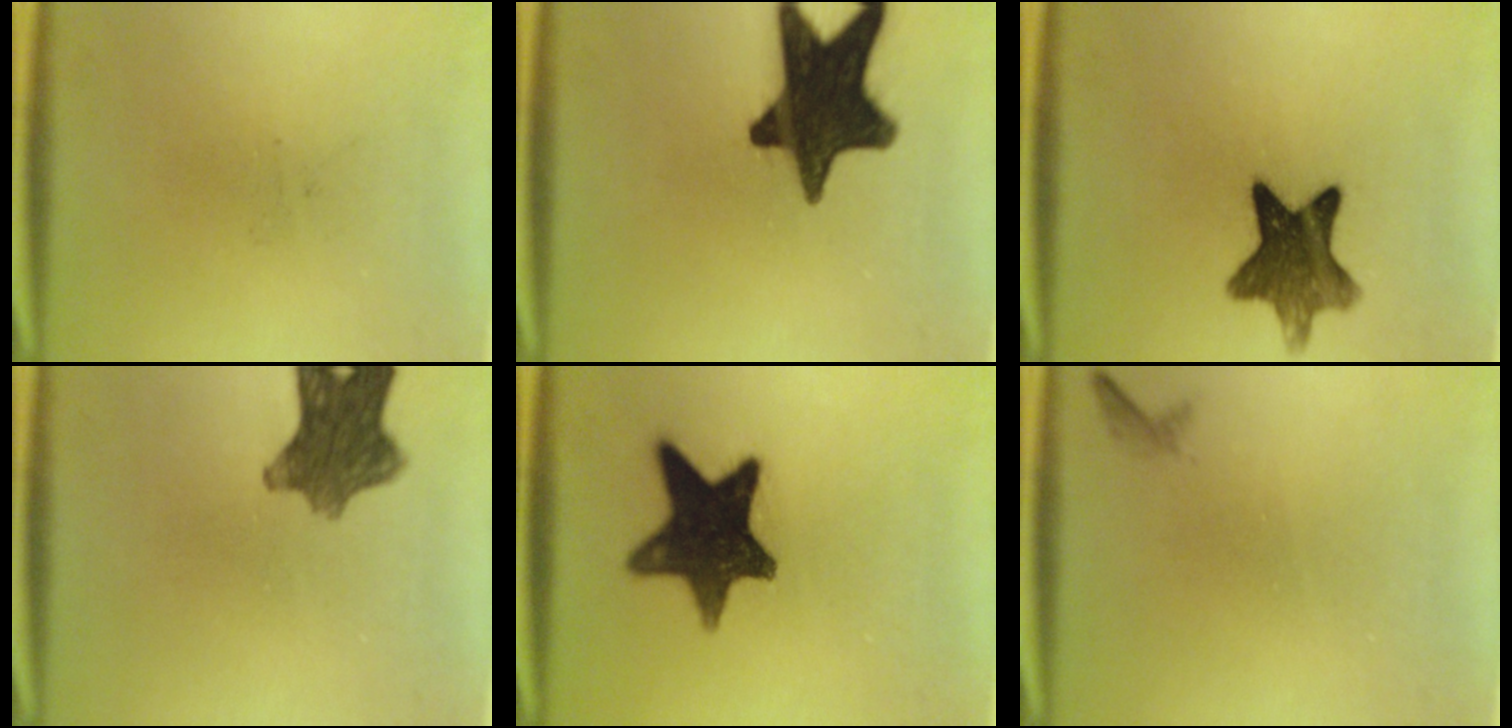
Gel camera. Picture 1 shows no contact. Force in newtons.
{"total": 17.2}
{"total": 10.3}
{"total": 9.0}
{"total": 14.8}
{"total": 0.6}